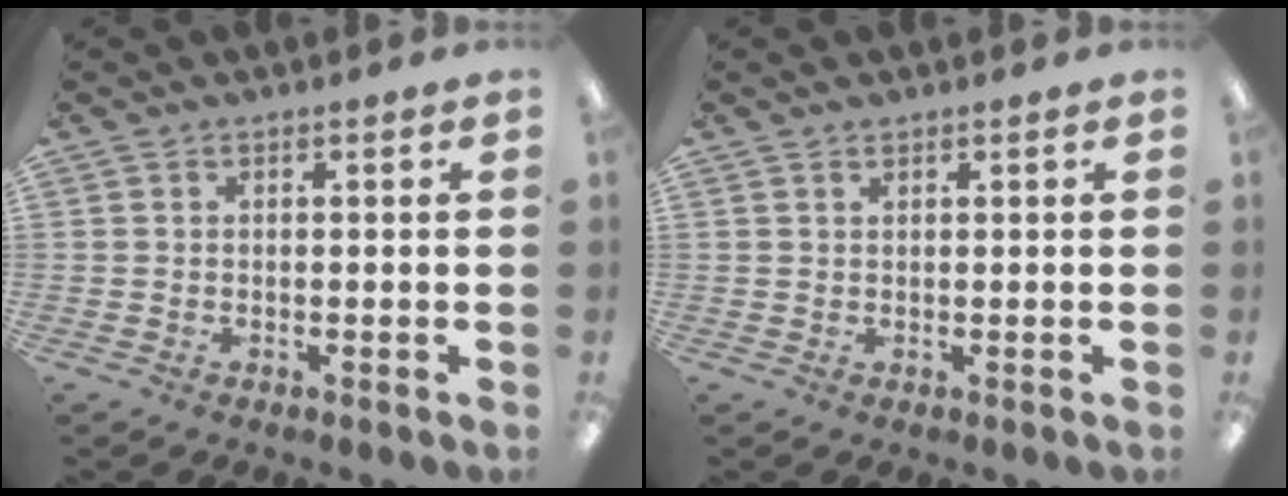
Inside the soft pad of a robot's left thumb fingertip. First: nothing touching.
{"total": 0.6, "force": [0.6, 0.2, 0.3], "torque": [-0.006, 0.002, 0.010]}